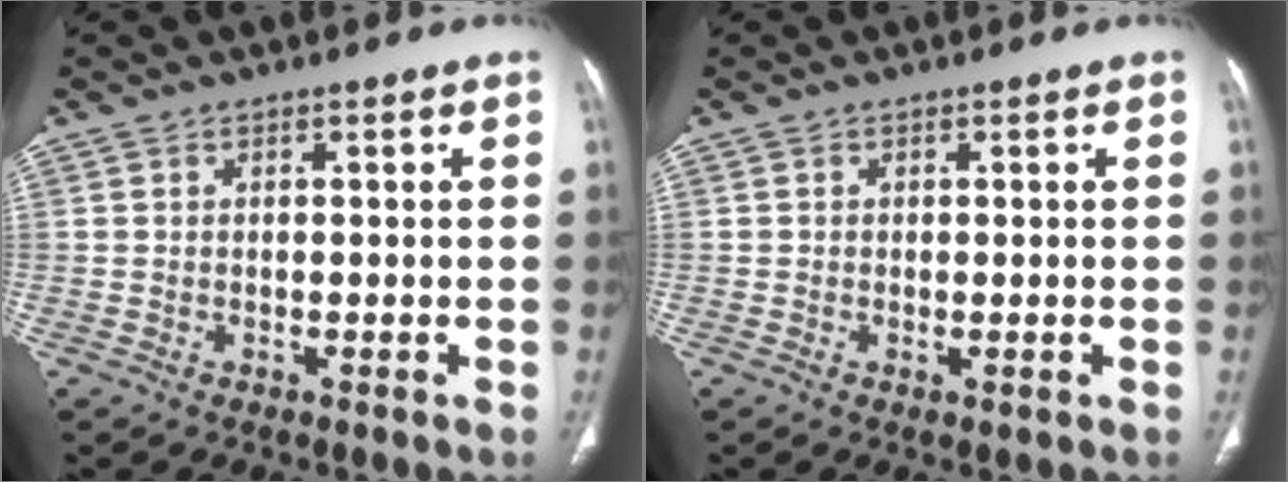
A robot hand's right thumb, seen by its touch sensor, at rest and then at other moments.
{"total": 0.6, "force": [-0.1, 0.3, 0.5], "torque": [-0.013, -0.004, -0.001]}